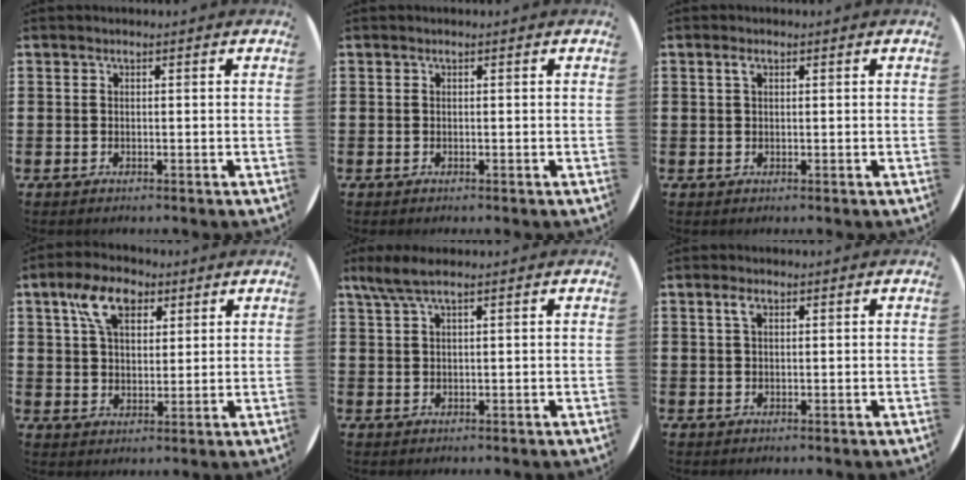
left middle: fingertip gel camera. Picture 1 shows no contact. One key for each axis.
{"total": 0.0}
{"total": 1.2, "fx": 0.6, "fy": 0.6, "fz": 0.8, "tx": -0.011, "ty": 0.001, "tz": 0.008}
{"total": 7.6, "fx": 4.2, "fy": 4.5, "fz": 4.3, "tx": -0.086, "ty": 0.012, "tz": 0.076}
{"total": 3.2, "fx": 2.2, "fy": 0.5, "fz": 2.3, "tx": -0.049, "ty": 0.004, "tz": 0.038}
{"total": 1.9, "fx": 1.0, "fy": 1.0, "fz": 1.3, "tx": -0.023, "ty": 0.003, "tz": 0.015}